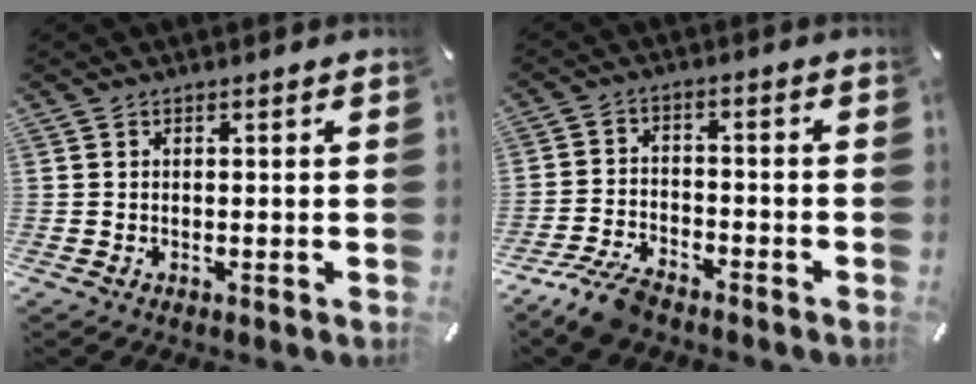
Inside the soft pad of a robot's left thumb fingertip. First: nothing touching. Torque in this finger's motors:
{"motor_torque": [-0.60, 0.81, 0.41, 0.43, 0.14]}